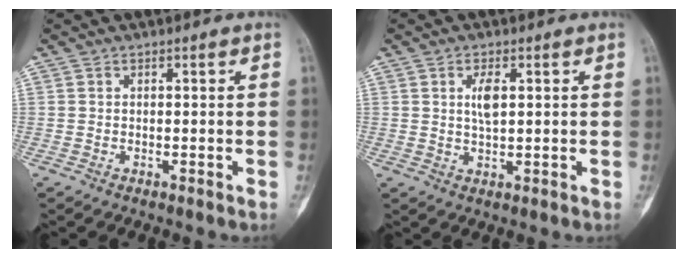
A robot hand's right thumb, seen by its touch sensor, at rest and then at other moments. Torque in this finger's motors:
{"motor_torque": [0.00, 0.02, 0.06, -0.04, 0.01]}